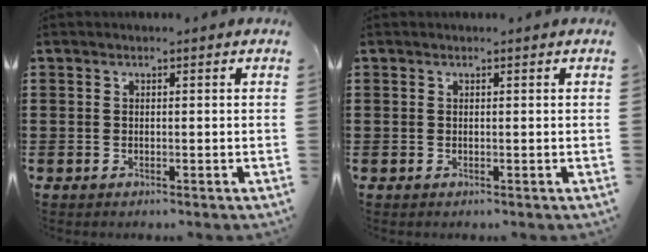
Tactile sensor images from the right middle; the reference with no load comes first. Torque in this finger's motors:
{"motor_torque": [0.00, 0.00, 0.00, 0.01]}